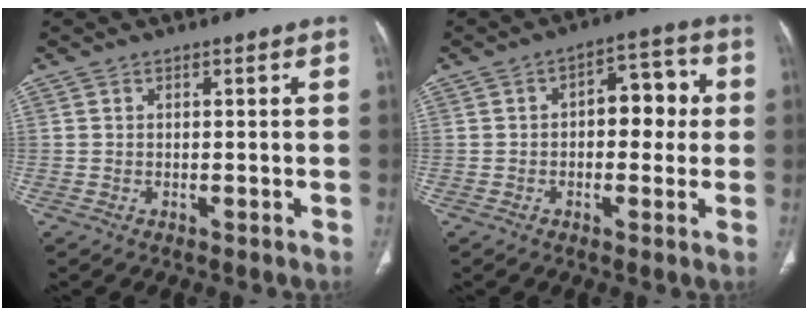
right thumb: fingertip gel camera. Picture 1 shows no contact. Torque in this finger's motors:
{"motor_torque": [-0.05, 0.39, -0.01, 0.21, 0.14]}